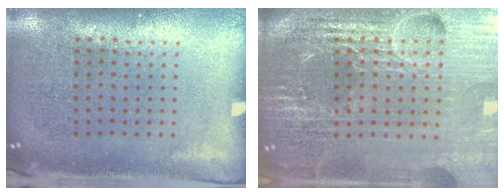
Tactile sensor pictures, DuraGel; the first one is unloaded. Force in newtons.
{"total": 6.4, "press": 5.6, "slide": 3.0}